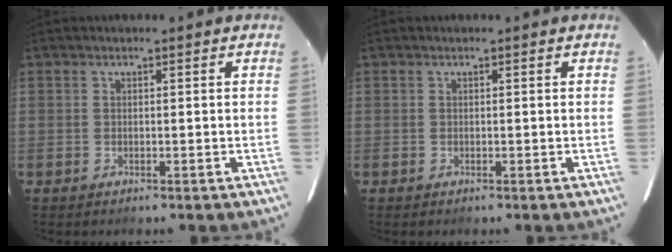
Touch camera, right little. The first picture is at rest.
{"total": 0.0}